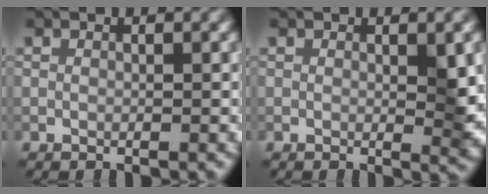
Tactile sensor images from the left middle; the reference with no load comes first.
{"total": 2.6, "force": [0.3, 0.5, 2.6], "torque": [-0.034, -0.006, 0.004]}